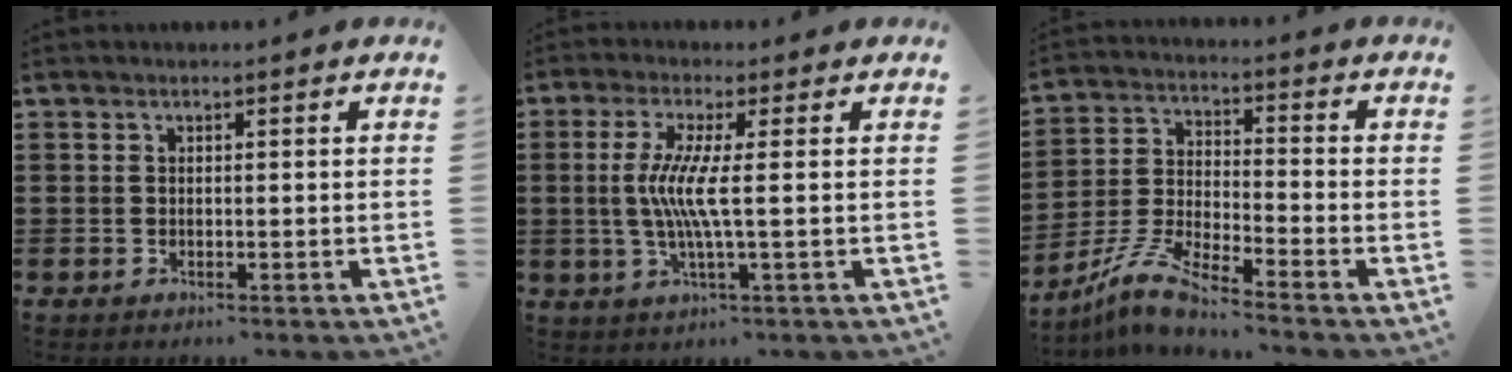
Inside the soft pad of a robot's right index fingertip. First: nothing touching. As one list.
[{"total": 6.6, "force": [0.0, -0.3, 6.6], "torque": [-0.137, -0.015, -0.008]}, {"total": 7.6, "force": [-6.7, -0.1, 3.6], "torque": [-0.099, -0.013, -0.139]}]